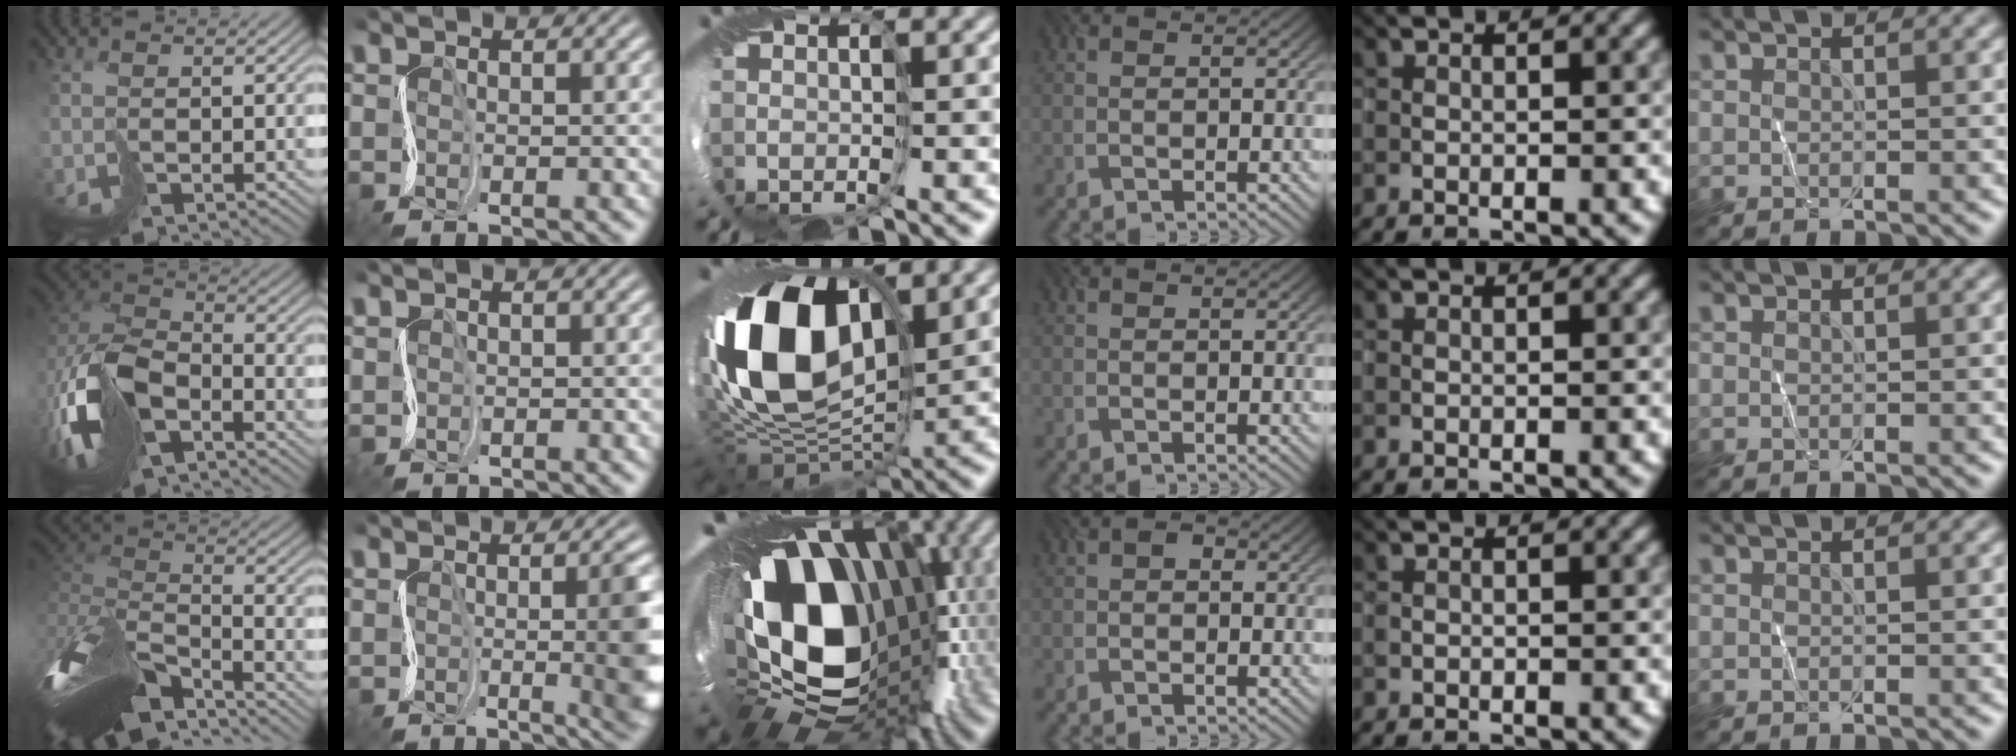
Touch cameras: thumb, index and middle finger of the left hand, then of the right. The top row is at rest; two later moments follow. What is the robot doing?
{"motion": "cut", "object": "receipt paper"}